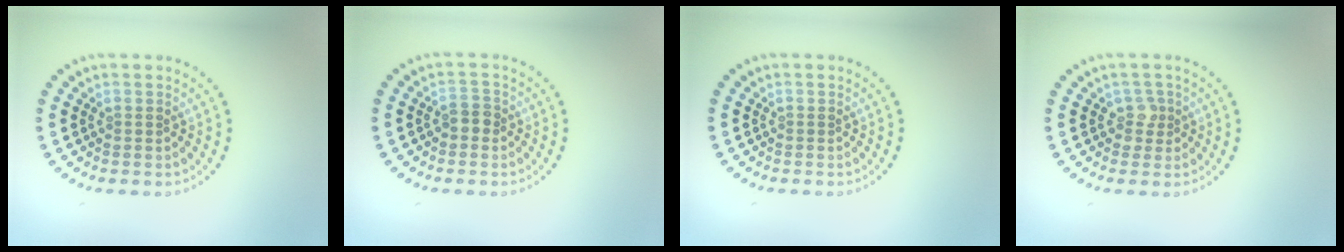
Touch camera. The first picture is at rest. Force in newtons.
{"total": 1.4, "press": 1.2, "slide": 0.6}
{"total": 0.0}
{"total": 1.4, "press": 1.1, "slide": 0.9}